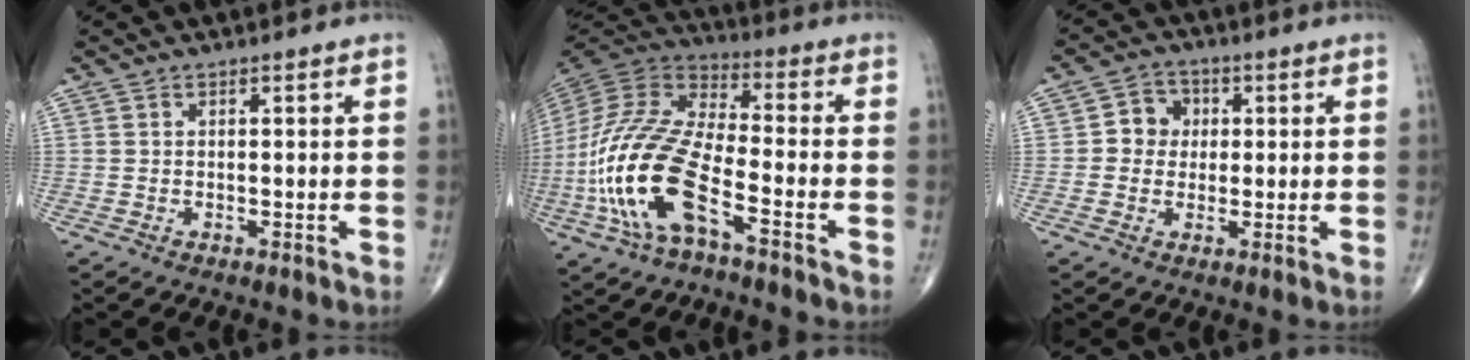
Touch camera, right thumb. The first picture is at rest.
{"total": 19.9, "force": [-7.3, 7.6, 16.9], "torque": [-0.371, 0.034, -0.139]}
{"total": 5.4, "force": [0.5, 4.9, 2.1], "torque": [-0.004, 0.008, -0.001]}